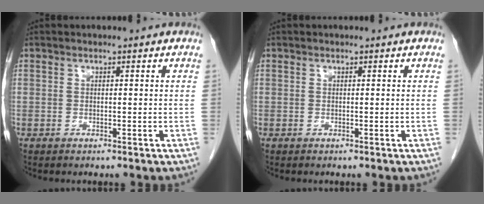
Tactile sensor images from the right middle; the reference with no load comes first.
{"total": 0.0}